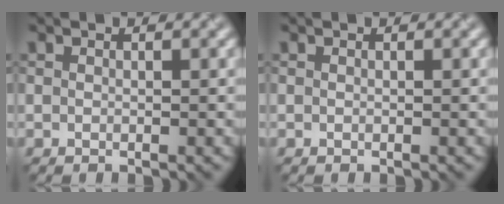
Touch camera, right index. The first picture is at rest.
{"total": 0.0}